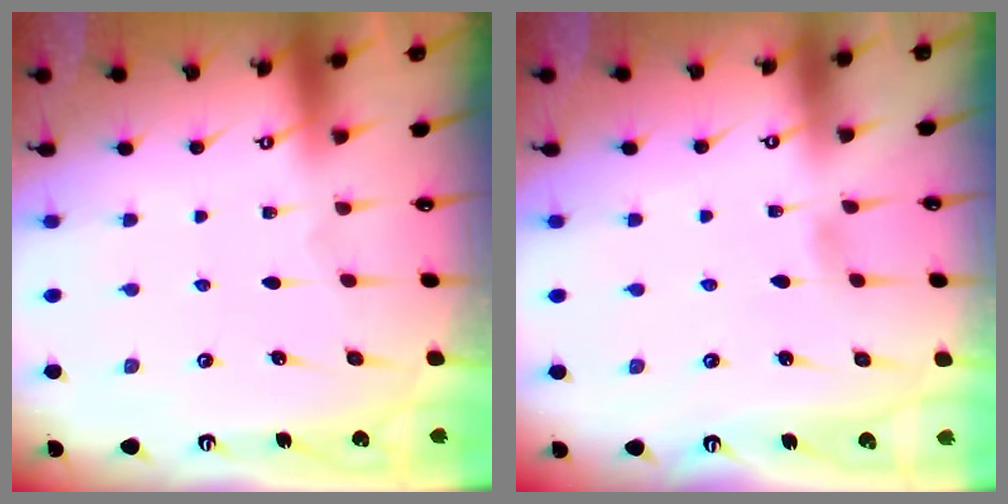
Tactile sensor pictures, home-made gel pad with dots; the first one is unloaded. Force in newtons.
{"total": 4.2, "press": 4.1, "slide": 0.5}